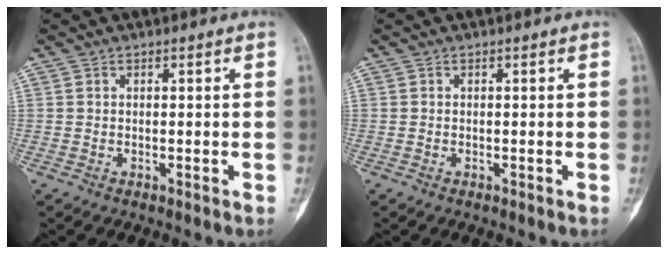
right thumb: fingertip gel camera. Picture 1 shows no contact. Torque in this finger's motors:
{"motor_torque": [-0.32, -0.12, 0.11, 0.02, -0.03]}